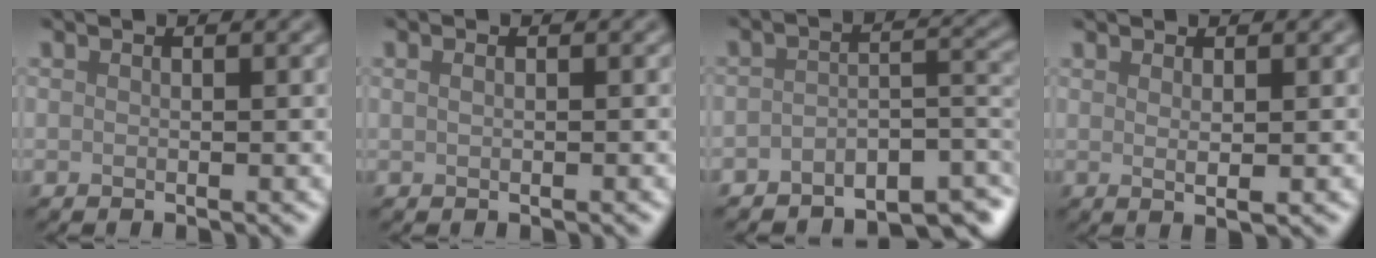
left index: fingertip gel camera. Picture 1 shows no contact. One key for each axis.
{"total": 0.9, "fx": 0.3, "fy": 0.5, "fz": 0.6, "tx": -0.008, "ty": 0.002, "tz": 0.007}
{"total": 5.1, "fx": -4.0, "fy": 1.9, "fz": 2.6, "tx": -0.026, "ty": -0.005, "tz": -0.066}
{"total": 1.6, "fx": 0.6, "fy": 0.4, "fz": 1.4, "tx": -0.021, "ty": -0.001, "tz": 0.010}